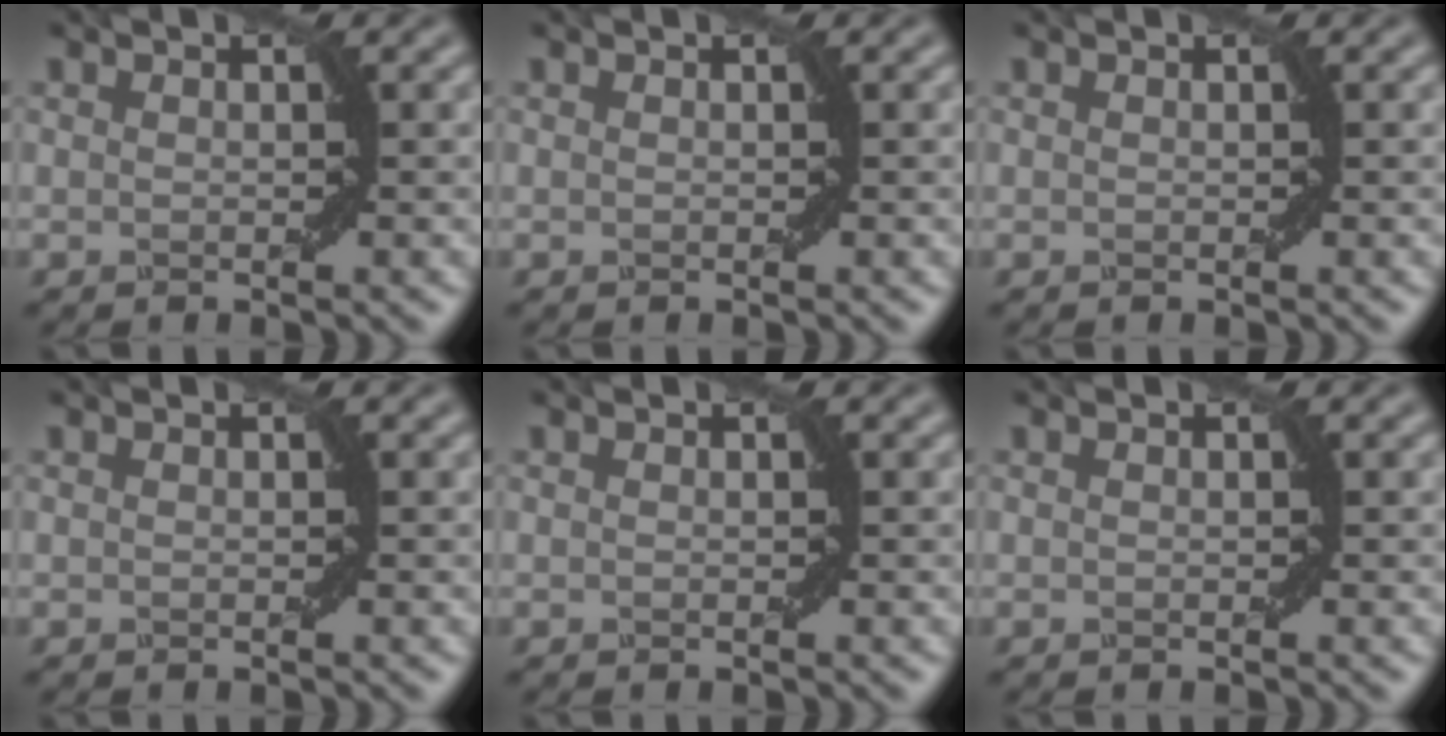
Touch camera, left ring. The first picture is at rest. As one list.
[{"total": 0.0}, {"total": 0.0}, {"total": 0.0}, {"total": 0.0}, {"total": 0.0}]